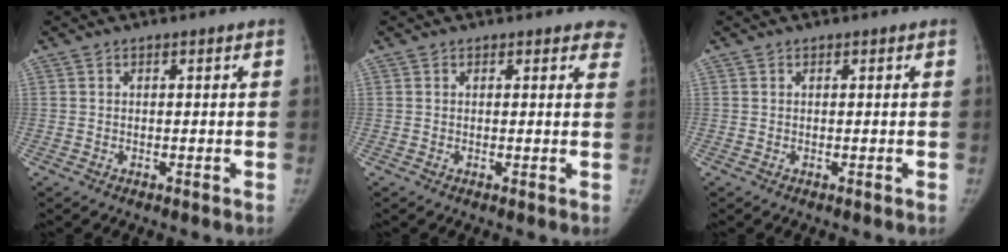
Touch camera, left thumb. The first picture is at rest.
{"total": 3.5, "force": [3.0, 1.6, 0.8], "torque": [0.026, -0.011, 0.012]}
{"total": 0.0}